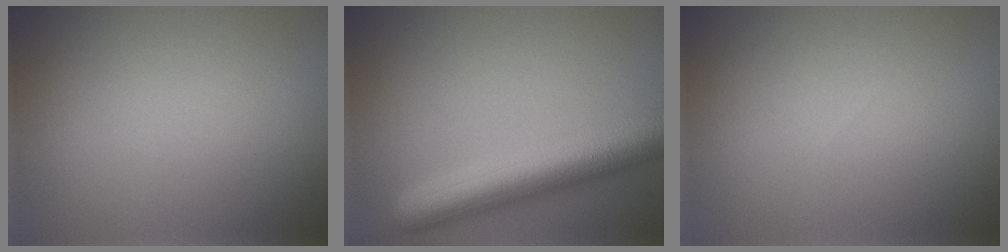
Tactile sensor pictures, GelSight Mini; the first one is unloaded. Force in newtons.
{"total": 7.5, "press": 7.5, "slide": 0.3}
{"total": 0.0}